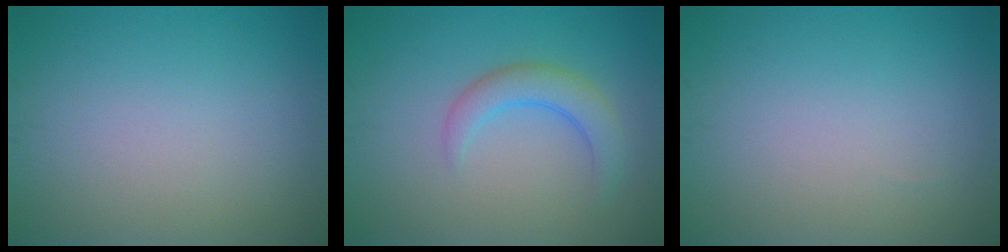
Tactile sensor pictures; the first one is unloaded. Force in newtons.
{"total": 2.9, "press": 2.9, "slide": 0.3}
{"total": 0.0}